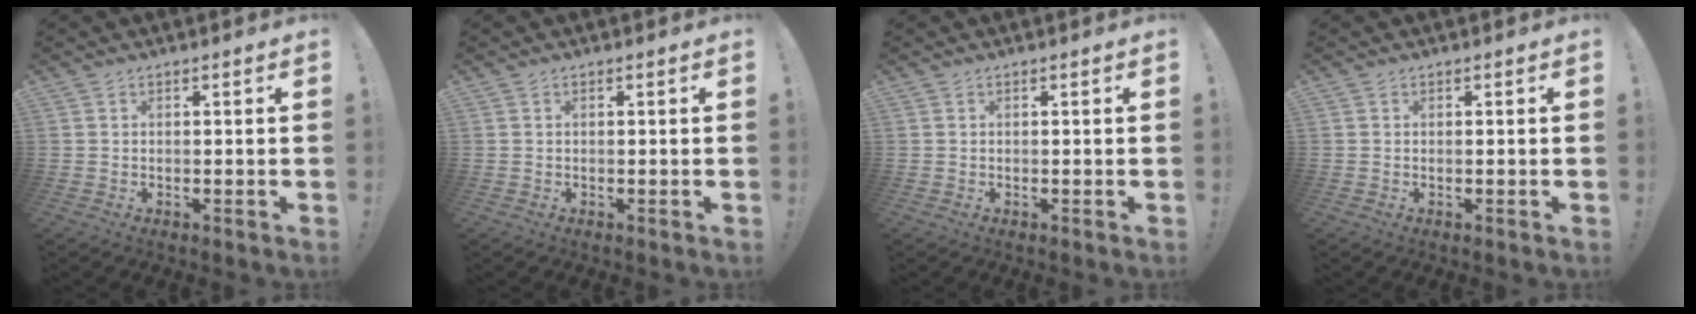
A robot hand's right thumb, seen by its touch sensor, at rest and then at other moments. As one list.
[{"total": 0.0}, {"total": 0.0}, {"total": 0.0}]